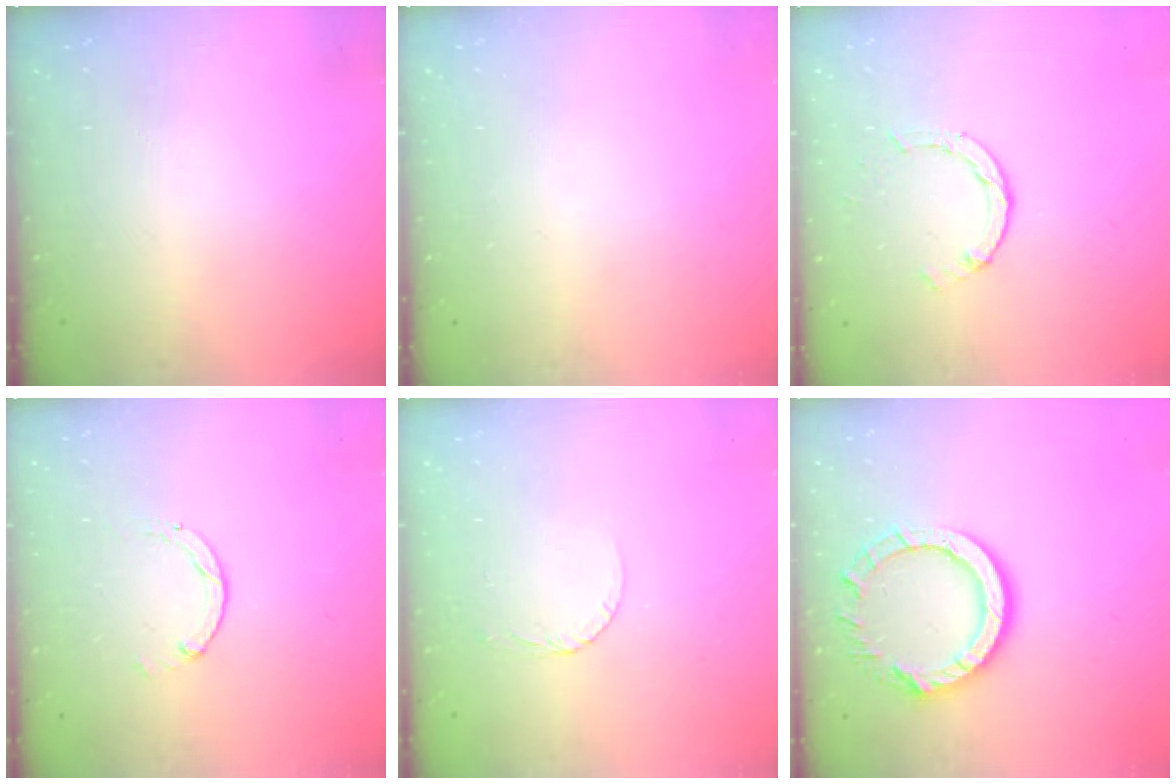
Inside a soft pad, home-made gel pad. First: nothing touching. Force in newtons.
{"total": 0.0}
{"total": 1.4, "press": 1.4, "slide": 0.2}
{"total": 0.0}
{"total": 2.6, "press": 2.6, "slide": 0.1}
{"total": 12.6, "press": 12.6, "slide": 1.2}